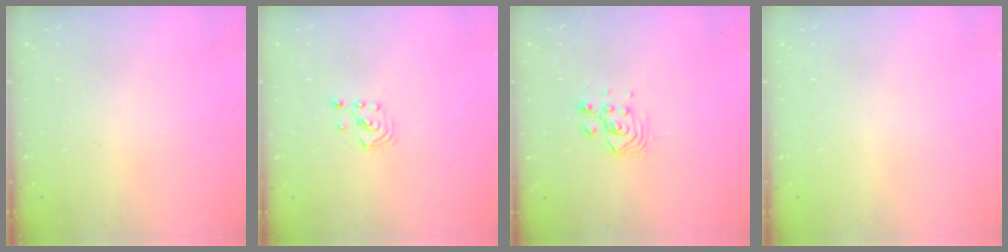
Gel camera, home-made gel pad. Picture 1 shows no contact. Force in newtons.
{"total": 1.8, "press": 1.8, "slide": 0.2}
{"total": 2.9, "press": 2.8, "slide": 0.8}
{"total": 0.0}